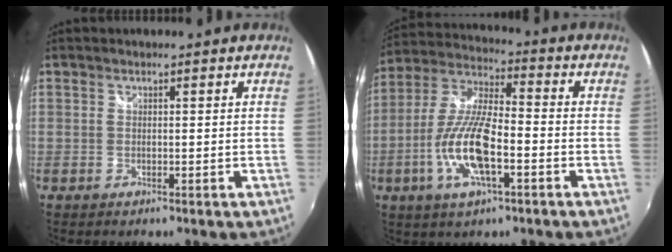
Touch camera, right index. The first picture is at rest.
{"total": 14.2, "force": [-4.6, 4.5, 12.6], "torque": [-0.264, -0.006, -0.090]}